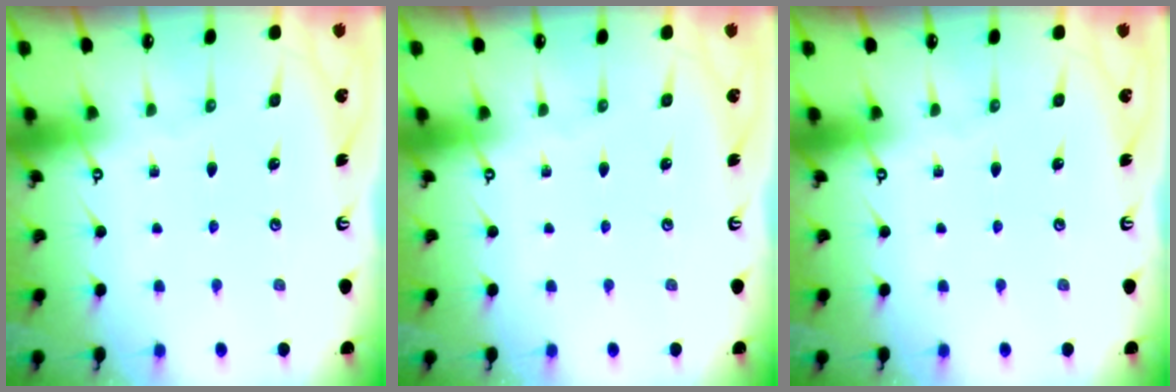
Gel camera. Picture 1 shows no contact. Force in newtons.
{"total": 0.0}
{"total": 0.0}